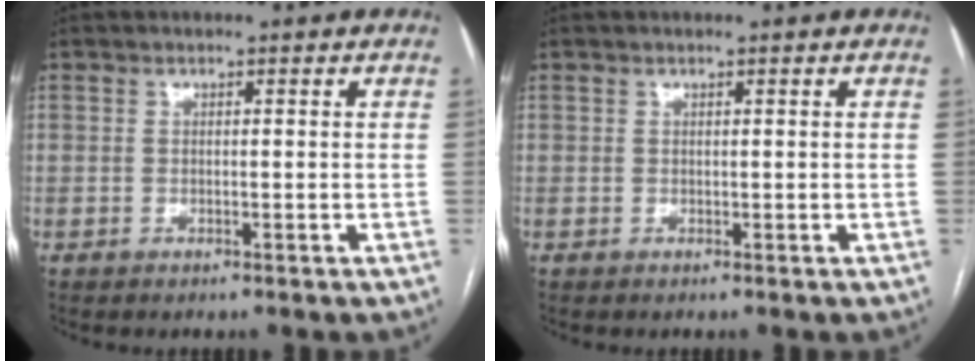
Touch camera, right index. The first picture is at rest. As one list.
[{"total": 0.0}]